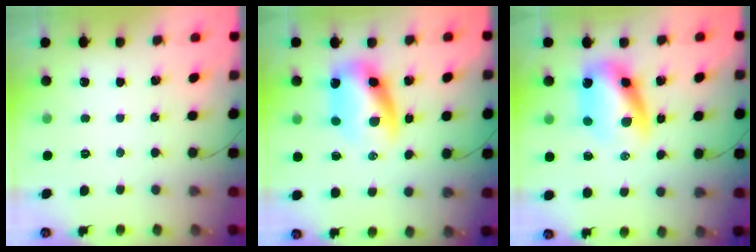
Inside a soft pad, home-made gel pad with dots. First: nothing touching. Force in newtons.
{"total": 9.4, "press": 9.0, "slide": 2.7}
{"total": 10.9, "press": 10.4, "slide": 3.2}